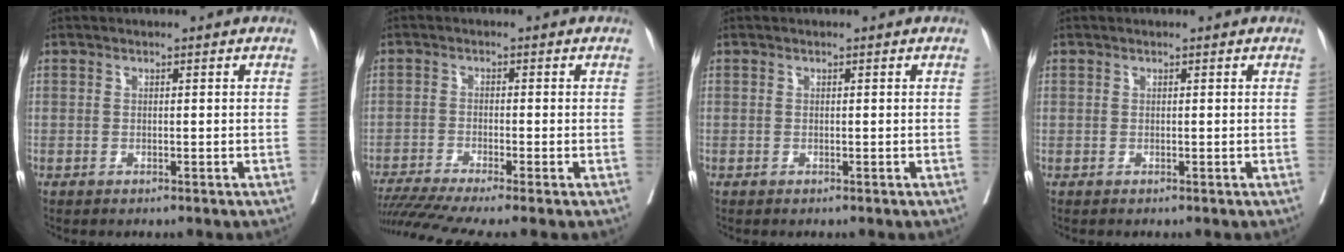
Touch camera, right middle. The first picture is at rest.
{"total": 9.0, "force": [-7.3, -0.5, 5.3], "torque": [-0.086, -0.014, -0.122]}
{"total": 0.0}
{"total": 0.0}